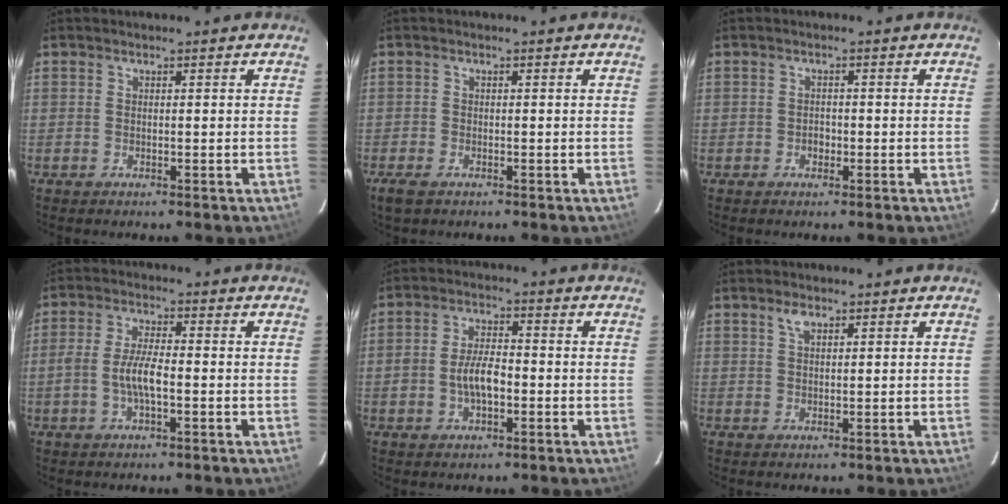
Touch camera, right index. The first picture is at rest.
{"total": 2.9, "force": [-2.0, 1.5, 1.6], "torque": [-0.034, -0.008, -0.037]}
{"total": 1.4, "force": [-0.6, 1.1, 0.5], "torque": [-0.010, 0.003, -0.008]}
{"total": 5.8, "force": [-1.5, 1.7, 5.3], "torque": [-0.111, 0.006, -0.030]}
{"total": 6.0, "force": [-1.5, 2.9, 5.0], "torque": [-0.100, 0.009, -0.024]}
{"total": 2.0, "force": [1.2, 0.9, 1.2], "torque": [-0.023, 0.006, 0.023]}